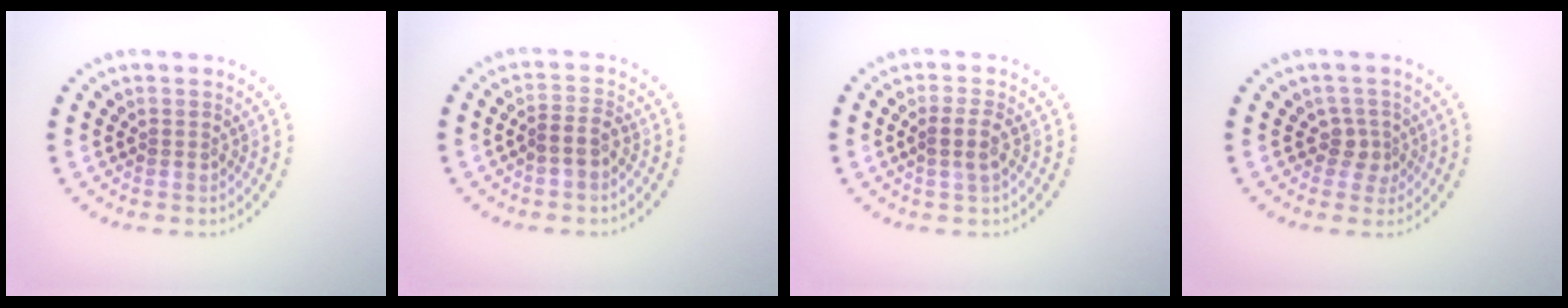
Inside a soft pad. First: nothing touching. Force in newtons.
{"total": 1.9, "press": 1.4, "slide": 1.2}
{"total": 1.7, "press": 1.4, "slide": 1.0}
{"total": 1.8, "press": 1.3, "slide": 1.3}